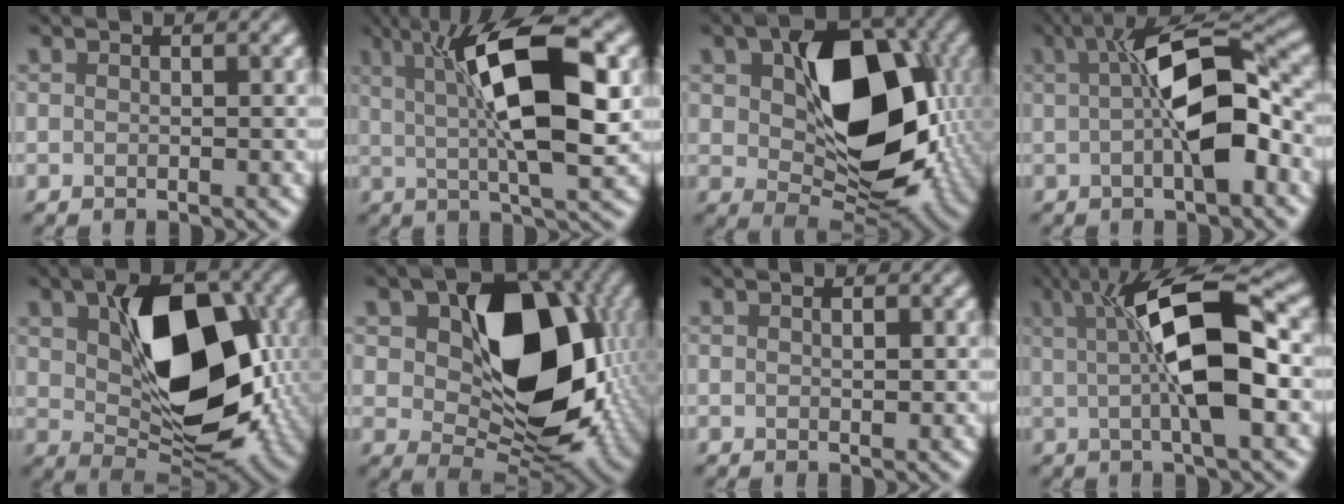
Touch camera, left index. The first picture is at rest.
{"total": 11.2, "force": [2.1, 3.3, 10.5], "torque": [-0.161, 0.009, 0.035]}
{"total": 13.3, "force": [1.3, 8.6, 10.0], "torque": [-0.150, -0.009, 0.034]}
{"total": 8.3, "force": [-0.4, 2.9, 7.8], "torque": [-0.117, 0.007, -0.009]}
{"total": 12.0, "force": [1.4, 7.5, 9.3], "torque": [-0.136, -0.006, 0.036]}
{"total": 14.6, "force": [2.0, 9.7, 10.7], "torque": [-0.156, -0.012, 0.044]}
{"total": 0.8, "force": [-0.1, 0.4, 0.6], "torque": [-0.008, -0.004, 0.006]}
{"total": 9.7, "force": [0.9, 2.7, 9.2], "torque": [-0.141, 0.011, 0.013]}